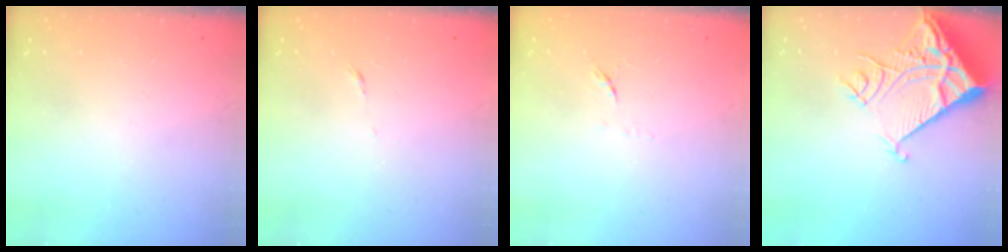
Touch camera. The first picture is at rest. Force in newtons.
{"total": 3.9, "press": 3.8, "slide": 0.9}
{"total": 6.2, "press": 6.1, "slide": 0.9}
{"total": 13.1, "press": 13.0, "slide": 1.7}